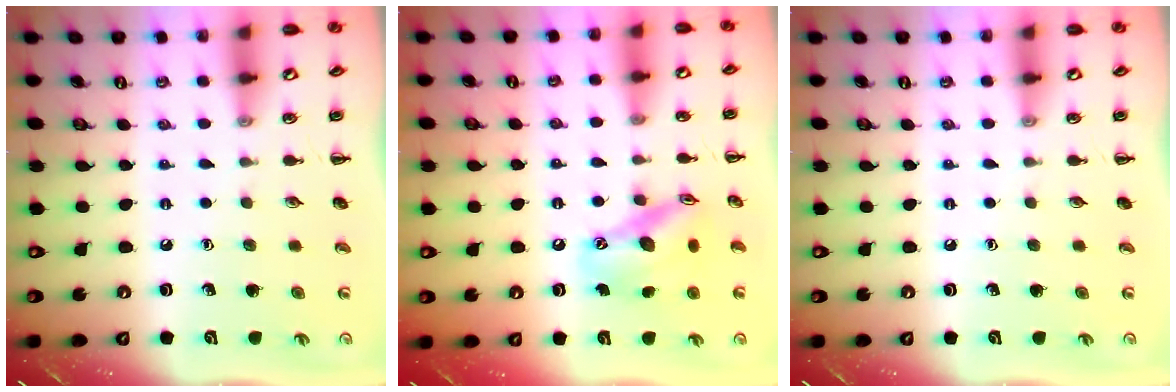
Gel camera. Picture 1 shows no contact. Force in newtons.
{"total": 14.4, "press": 14.1, "slide": 2.8}
{"total": 0.0}